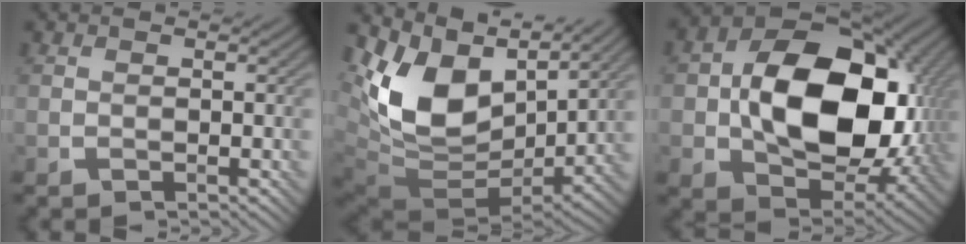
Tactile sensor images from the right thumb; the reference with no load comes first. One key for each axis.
{"total": 13.4, "fx": 4.7, "fy": 8.4, "fz": 9.4, "tx": -0.201, "ty": 0.002, "tz": 0.090}
{"total": 17.2, "fx": 0.6, "fy": 12.0, "fz": 12.2, "tx": -0.202, "ty": -0.020, "tz": 0.027}